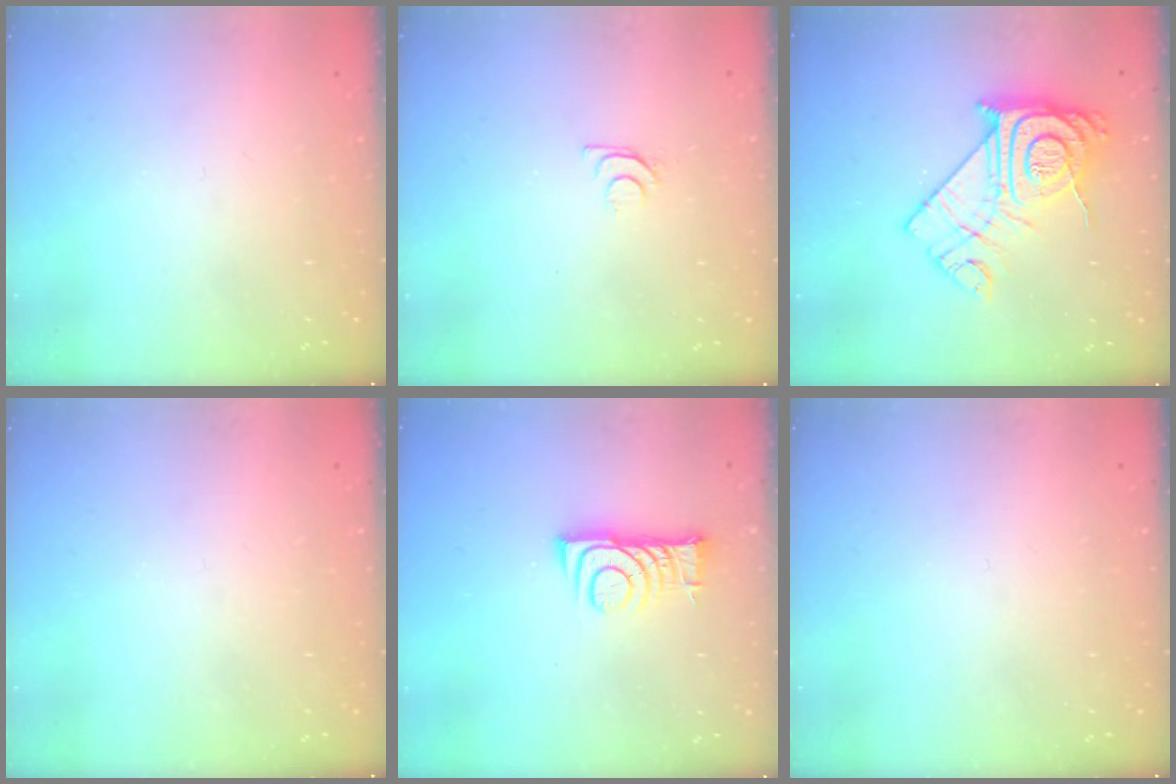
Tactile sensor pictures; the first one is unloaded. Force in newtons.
{"total": 4.3, "press": 4.2, "slide": 0.5}
{"total": 18.1, "press": 18.0, "slide": 1.5}
{"total": 0.0}
{"total": 8.3, "press": 8.3, "slide": 0.8}
{"total": 0.0}